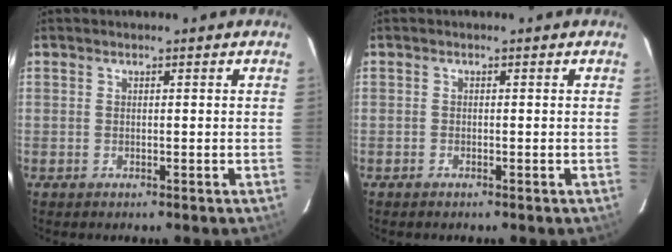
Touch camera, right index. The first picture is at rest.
{"total": 0.0}